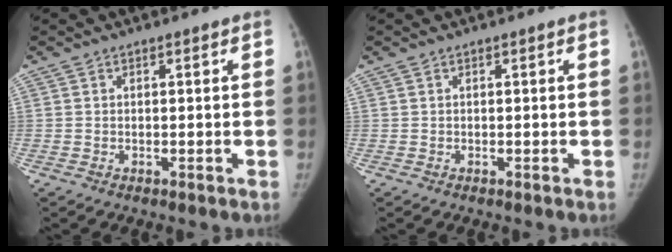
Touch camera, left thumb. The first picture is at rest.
{"total": 0.0}